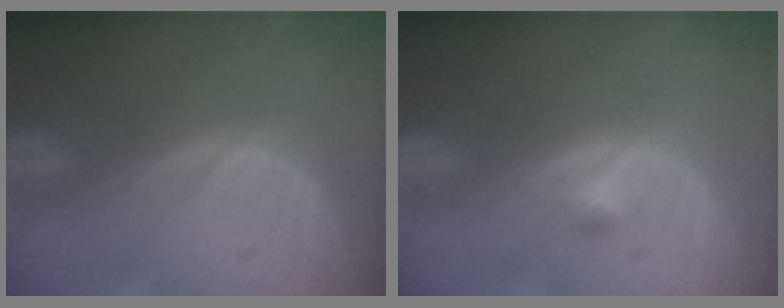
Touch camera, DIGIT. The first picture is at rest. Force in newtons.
{"total": 1.7, "press": 1.4, "slide": 0.8}